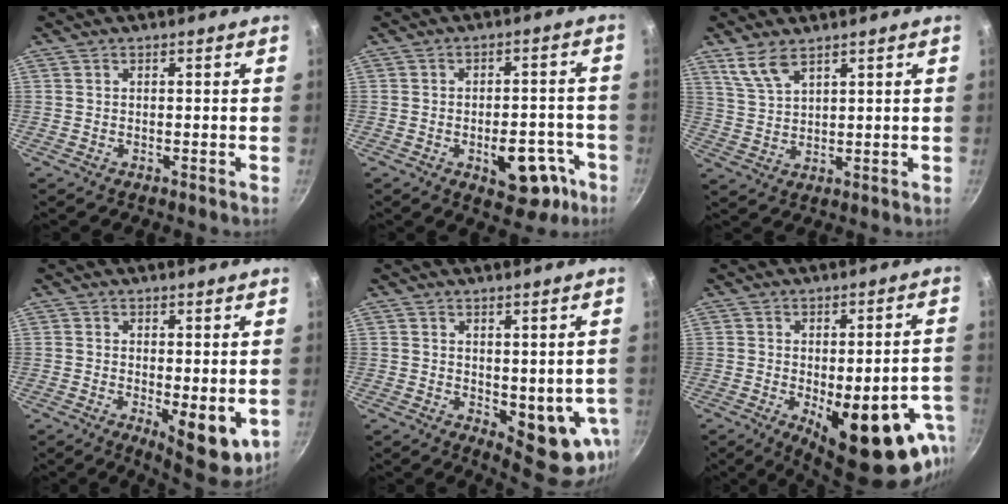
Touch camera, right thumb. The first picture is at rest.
{"total": 11.4, "force": [-4.7, 6.4, 8.2], "torque": [-0.061, 0.032, -0.053]}
{"total": 5.6, "force": [4.0, 2.1, 3.3], "torque": [-0.065, -0.018, 0.090]}
{"total": 9.0, "force": [-1.1, 3.7, 8.1], "torque": [-0.092, -0.011, -0.003]}
{"total": 10.1, "force": [-0.1, 4.8, 8.9], "torque": [-0.081, -0.017, 0.013]}
{"total": 19.6, "force": [-7.6, 7.7, 16.4], "torque": [-0.162, 0.003, -0.089]}